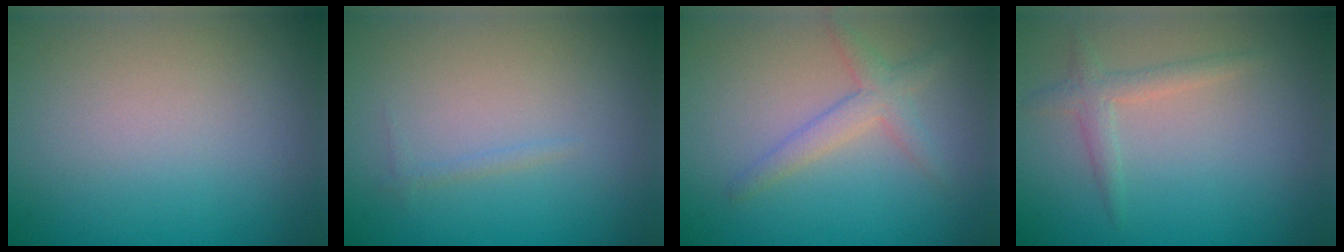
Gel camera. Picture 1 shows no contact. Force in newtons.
{"total": 0.5, "press": 0.5, "slide": 0.1}
{"total": 2.4, "press": 2.4, "slide": 0.2}
{"total": 1.7, "press": 1.7, "slide": 0.0}